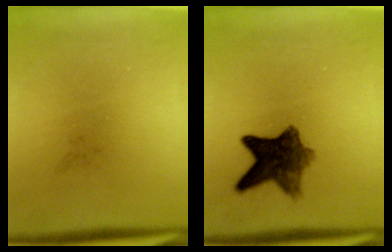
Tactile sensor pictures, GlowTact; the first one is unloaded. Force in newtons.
{"total": 7.7}